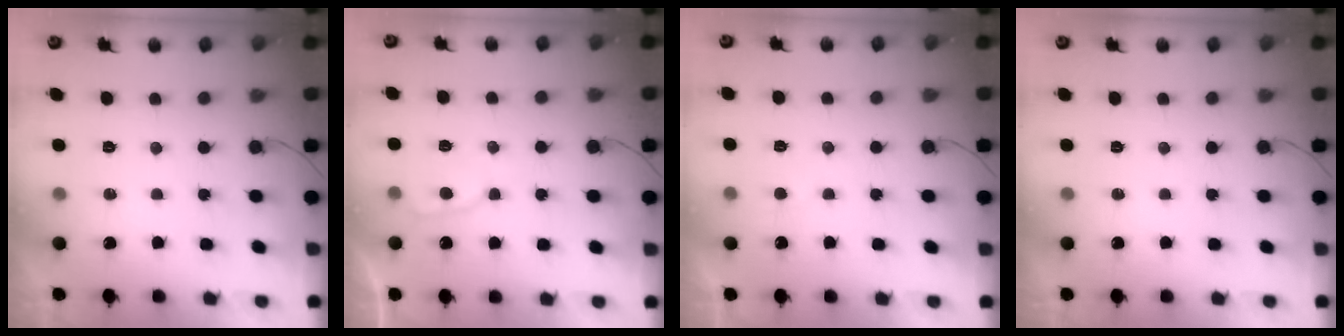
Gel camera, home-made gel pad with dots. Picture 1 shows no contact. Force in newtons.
{"total": 4.0, "press": 3.9, "slide": 0.5}
{"total": 2.4, "press": 2.3, "slide": 0.3}
{"total": 0.0}